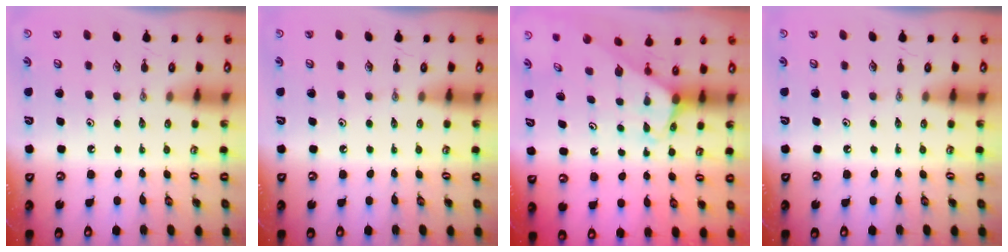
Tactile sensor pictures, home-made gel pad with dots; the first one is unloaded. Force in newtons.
{"total": 0.0}
{"total": 2.1, "press": 2.1, "slide": 0.1}
{"total": 0.0}